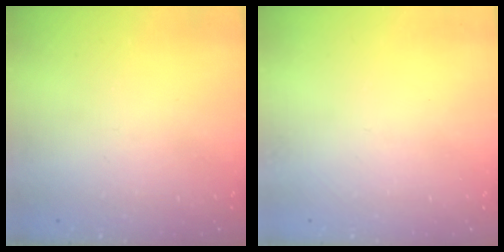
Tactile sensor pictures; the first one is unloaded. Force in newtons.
{"total": 0.0}